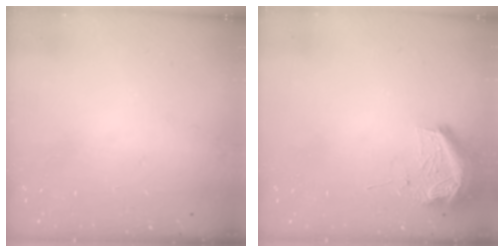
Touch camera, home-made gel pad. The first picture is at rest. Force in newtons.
{"total": 8.7, "press": 8.6, "slide": 1.0}